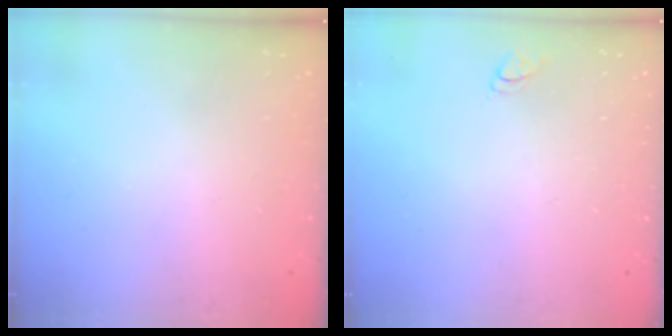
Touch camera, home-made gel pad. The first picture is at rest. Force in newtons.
{"total": 3.0, "press": 3.0, "slide": 0.2}